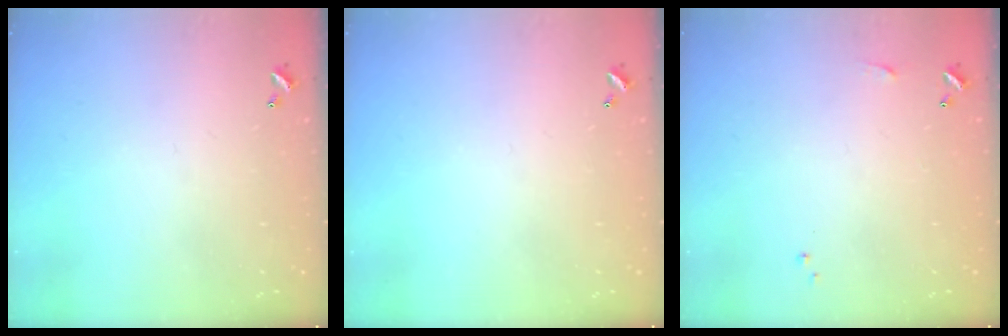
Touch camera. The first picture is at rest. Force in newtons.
{"total": 0.0}
{"total": 4.2, "press": 4.2, "slide": 0.6}